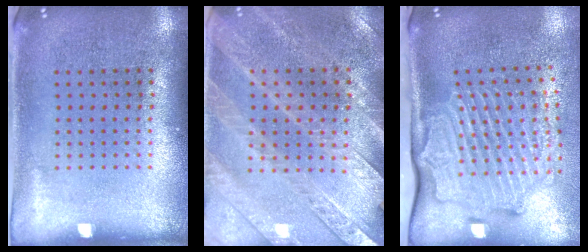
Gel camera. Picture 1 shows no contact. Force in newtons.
{"total": 2.9, "press": 2.7, "slide": 1.1}
{"total": 3.1, "press": 2.4, "slide": 1.9}